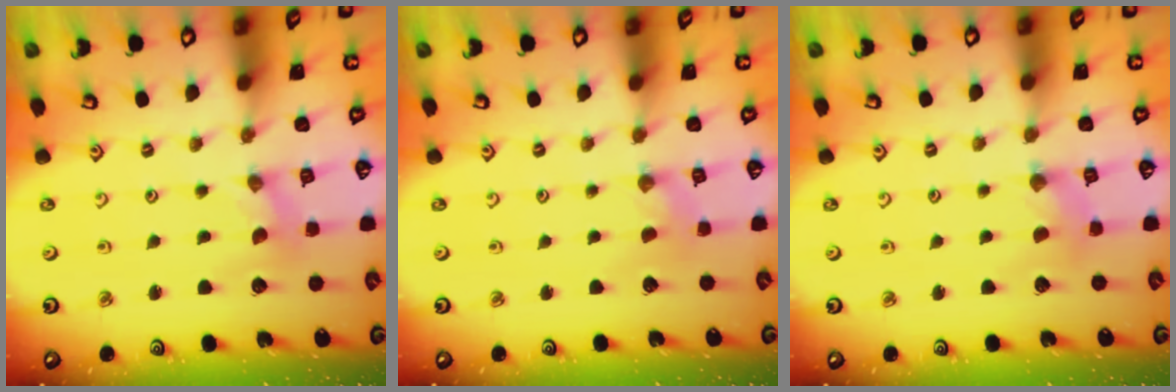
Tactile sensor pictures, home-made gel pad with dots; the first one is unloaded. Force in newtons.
{"total": 0.0}
{"total": 0.8, "press": 0.8, "slide": 0.2}